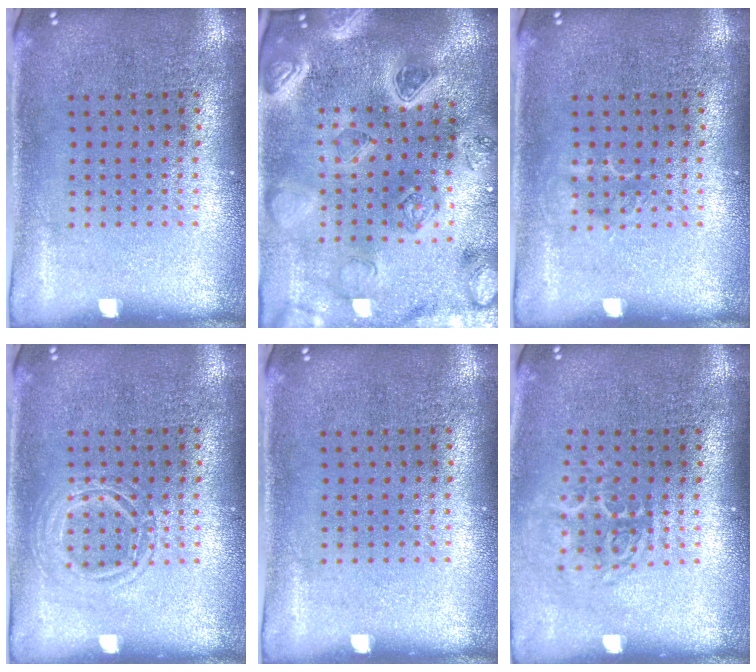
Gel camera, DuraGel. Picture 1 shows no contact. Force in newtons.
{"total": 3.7, "press": 3.4, "slide": 1.4}
{"total": 0.9, "press": 0.9, "slide": 0.3}
{"total": 1.6, "press": 1.6, "slide": 0.2}
{"total": 0.0}
{"total": 1.7, "press": 1.2, "slide": 1.2}